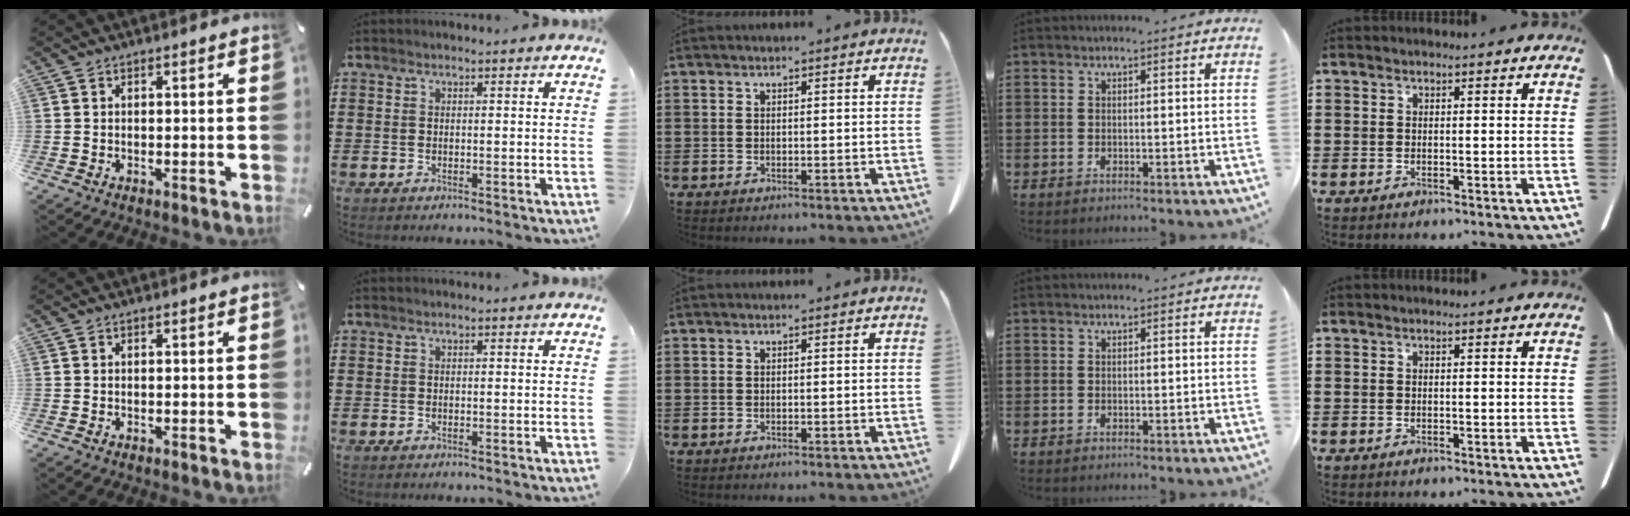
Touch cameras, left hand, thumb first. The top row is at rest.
{}